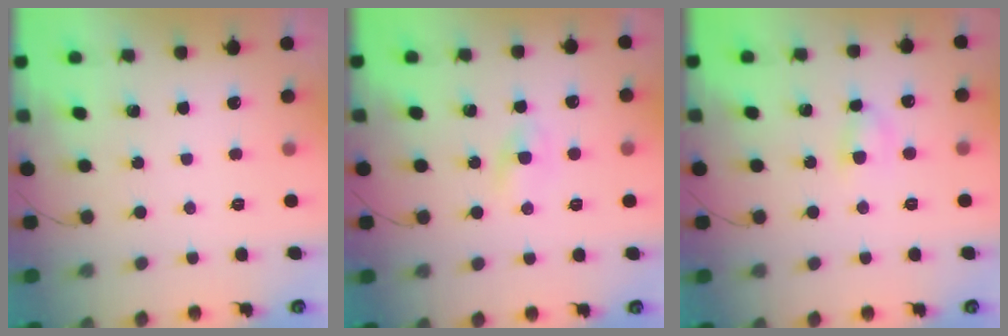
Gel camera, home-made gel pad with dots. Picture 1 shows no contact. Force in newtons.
{"total": 1.3, "press": 1.2, "slide": 0.5}
{"total": 4.2, "press": 3.9, "slide": 1.3}